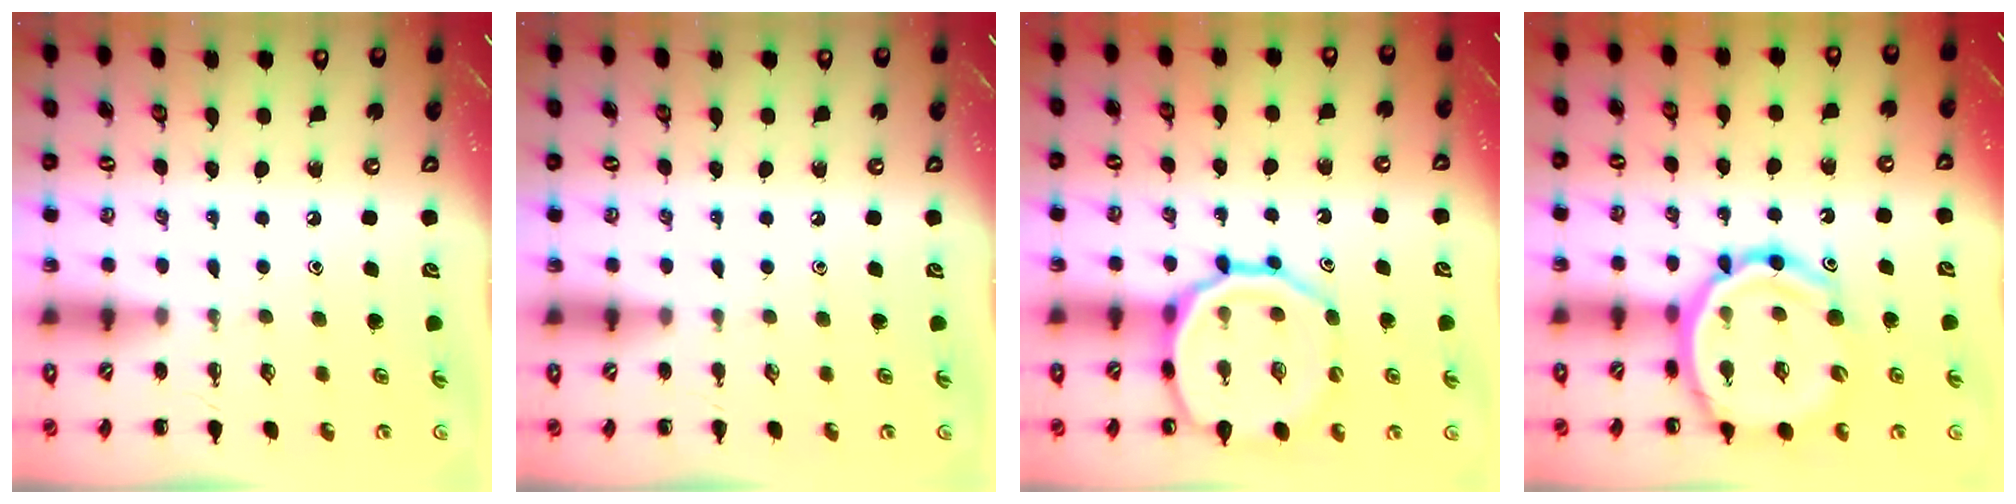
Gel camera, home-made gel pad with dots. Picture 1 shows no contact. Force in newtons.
{"total": 0.0}
{"total": 16.7, "press": 16.4, "slide": 3.0}
{"total": 16.9, "press": 16.5, "slide": 3.7}